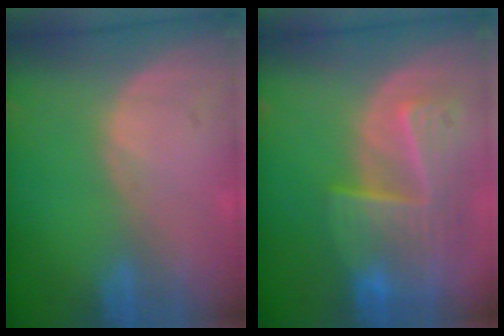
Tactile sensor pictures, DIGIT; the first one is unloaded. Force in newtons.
{"total": 9.5, "press": 8.4, "slide": 4.5}